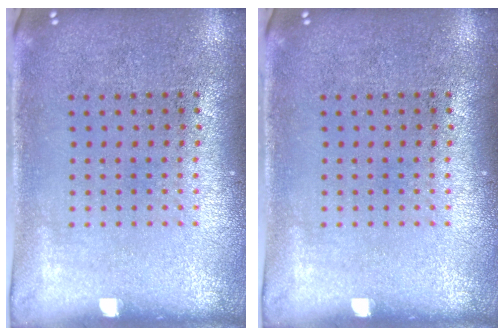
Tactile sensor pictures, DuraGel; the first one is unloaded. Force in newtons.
{"total": 0.0}